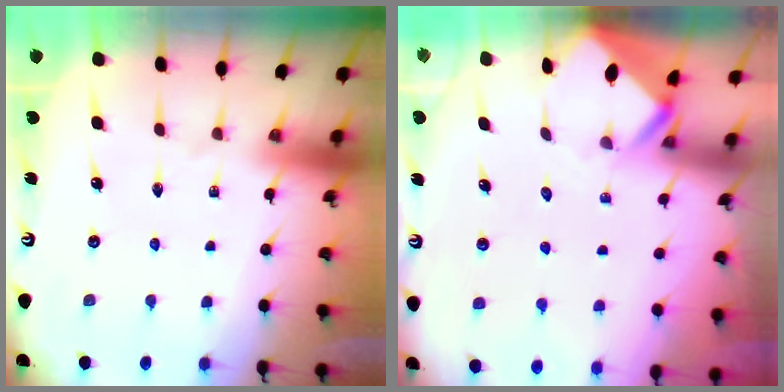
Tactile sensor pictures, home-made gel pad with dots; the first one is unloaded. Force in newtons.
{"total": 2.7, "press": 2.7, "slide": 0.1}